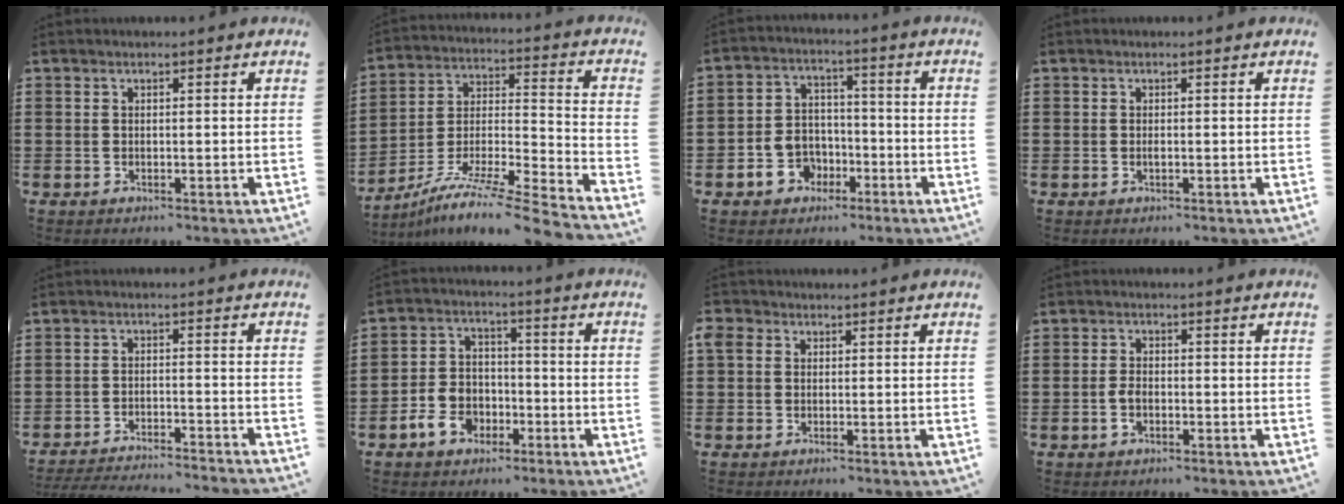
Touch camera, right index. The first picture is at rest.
{"total": 9.3, "force": [-7.8, -0.1, 5.0], "torque": [-0.087, 0.000, -0.160]}
{"total": 5.8, "force": [-2.7, 4.8, 1.8], "torque": [-0.055, 0.016, -0.052]}
{"total": 0.6, "force": [-0.1, 0.2, 0.6], "torque": [-0.013, -0.004, -0.002]}
{"total": 3.8, "force": [-3.7, -0.4, 0.6], "torque": [-0.011, -0.007, -0.076]}
{"total": 6.1, "force": [-3.0, 4.5, 2.8], "torque": [-0.072, 0.014, -0.060]}
{"total": 1.9, "force": [0.6, 1.7, 0.6], "torque": [-0.019, 0.008, 0.009]}
{"total": 2.5, "force": [-0.8, 1.3, 1.9], "torque": [-0.053, -0.006, -0.019]}